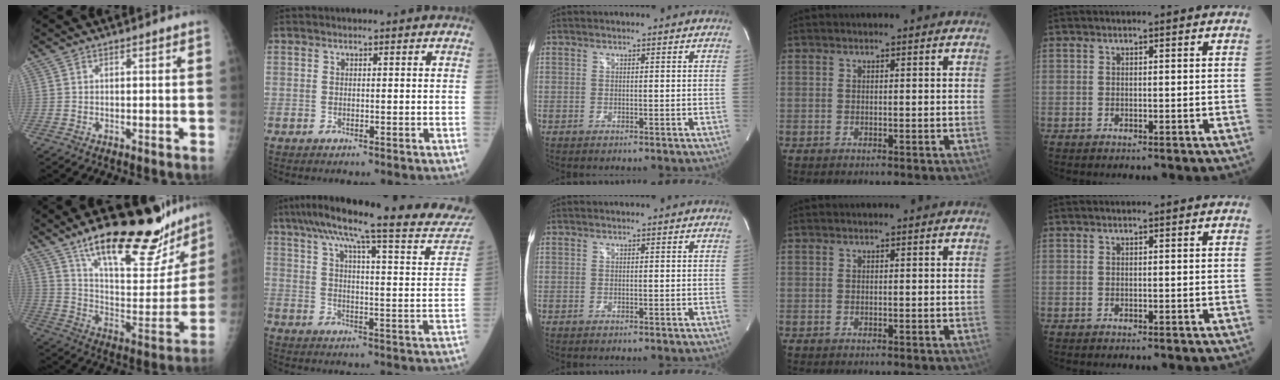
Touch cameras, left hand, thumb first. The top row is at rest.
{"thumb": {"total": 26.9, "force": [19.3, 9.0, 16.4], "torque": [-0.199, -0.084, 0.299]}, "index": {"total": 24.9, "force": [21.5, 1.4, 12.4], "torque": [-0.188, -0.040, 0.274]}}